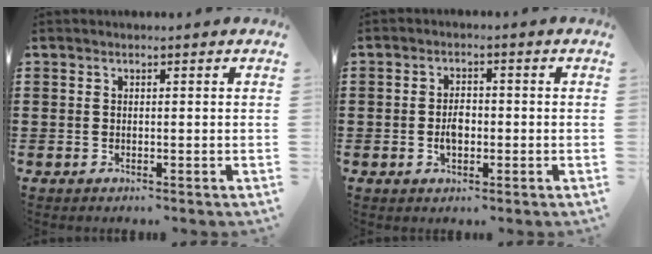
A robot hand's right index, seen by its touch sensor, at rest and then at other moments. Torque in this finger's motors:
{"motor_torque": [2.14, 0.00, 0.36, 0.10]}